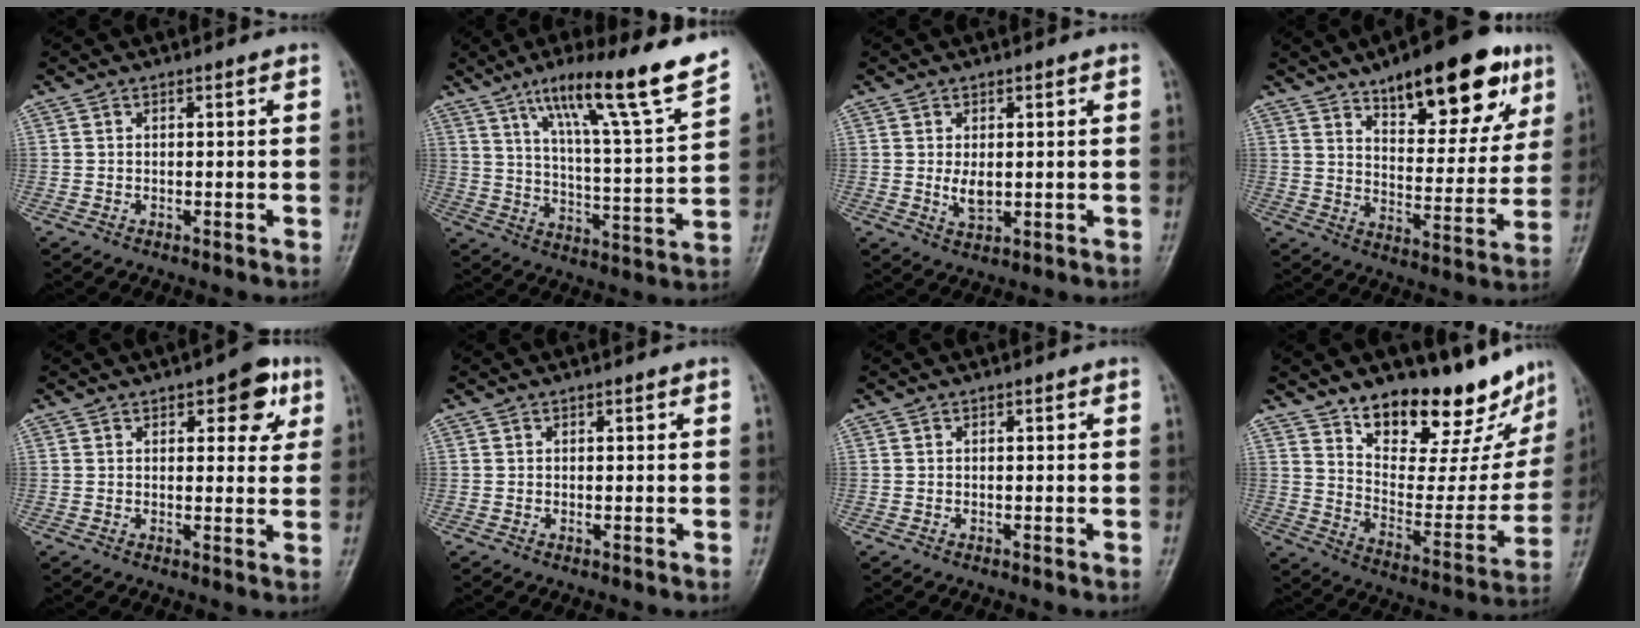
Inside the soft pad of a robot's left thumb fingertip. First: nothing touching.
{"total": 18.9, "force": [12.8, 1.3, 13.9], "torque": [-0.196, -0.061, 0.202]}
{"total": 3.8, "force": [0.3, 2.3, 3.0], "torque": [-0.043, -0.010, 0.009]}
{"total": 21.6, "force": [12.6, 8.5, 15.3], "torque": [-0.170, -0.042, 0.188]}
{"total": 7.6, "force": [3.5, 3.7, 5.6], "torque": [-0.033, -0.008, 0.036]}
{"total": 0.7, "force": [0.2, 0.4, 0.5], "torque": [-0.004, -0.001, 0.003]}
{"total": 0.0}
{"total": 22.4, "force": [17.3, 8.5, 11.4], "torque": [-0.114, -0.109, 0.259]}